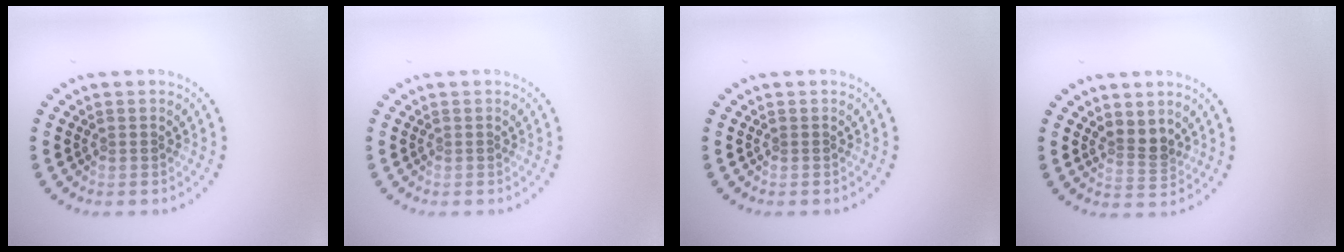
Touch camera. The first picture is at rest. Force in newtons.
{"total": 0.0}
{"total": 0.0}
{"total": 2.2, "press": 1.8, "slide": 1.4}